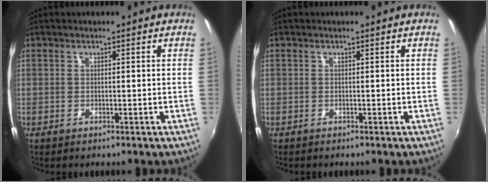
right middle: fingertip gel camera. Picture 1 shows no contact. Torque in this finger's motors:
{"motor_torque": [-0.11, 0.05, -0.01, 0.01]}